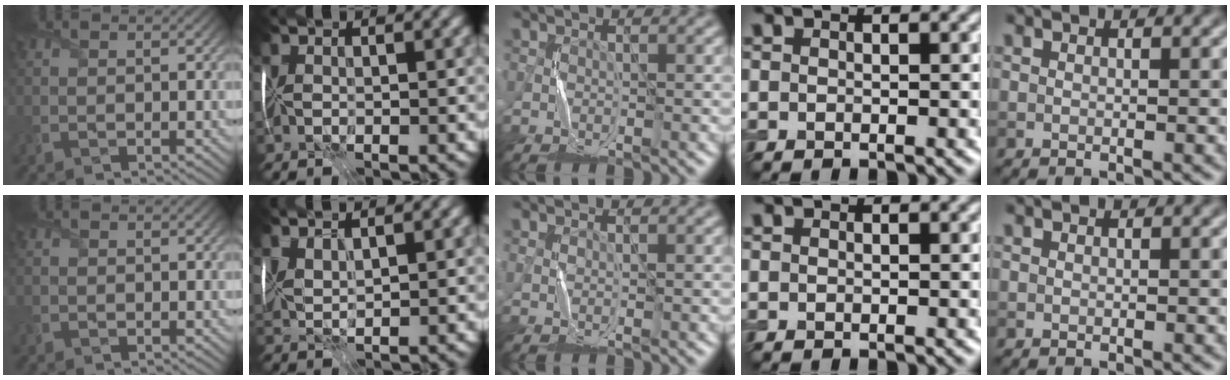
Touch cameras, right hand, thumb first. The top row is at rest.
{"index": {"total": 1.6, "force": [1.4, -0.6, 0.6], "torque": [-0.027, -0.001, 0.037]}, "middle": {"total": 0.7, "force": [0.3, 0.2, 0.6], "torque": [-0.015, -0.004, 0.008]}}